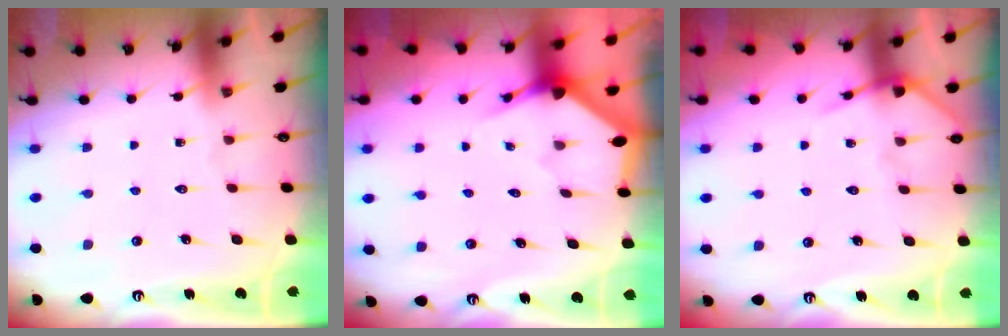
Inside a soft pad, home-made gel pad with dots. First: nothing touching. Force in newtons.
{"total": 2.9, "press": 2.9, "slide": 0.1}
{"total": 7.7, "press": 7.7, "slide": 0.7}